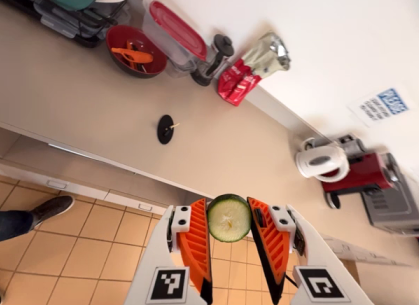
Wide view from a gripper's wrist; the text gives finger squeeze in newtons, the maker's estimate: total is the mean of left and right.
{"total": 6.2, "left": 6.0, "right": 6.5}